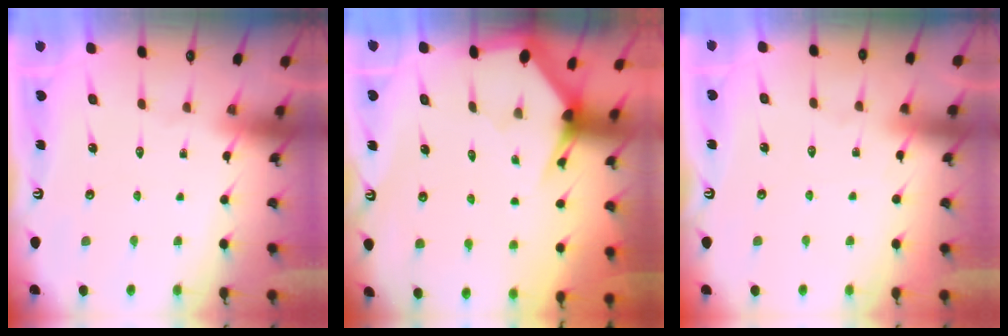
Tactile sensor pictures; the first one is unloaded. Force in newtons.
{"total": 3.0, "press": 3.0, "slide": 0.2}
{"total": 2.3, "press": 2.3, "slide": 0.3}